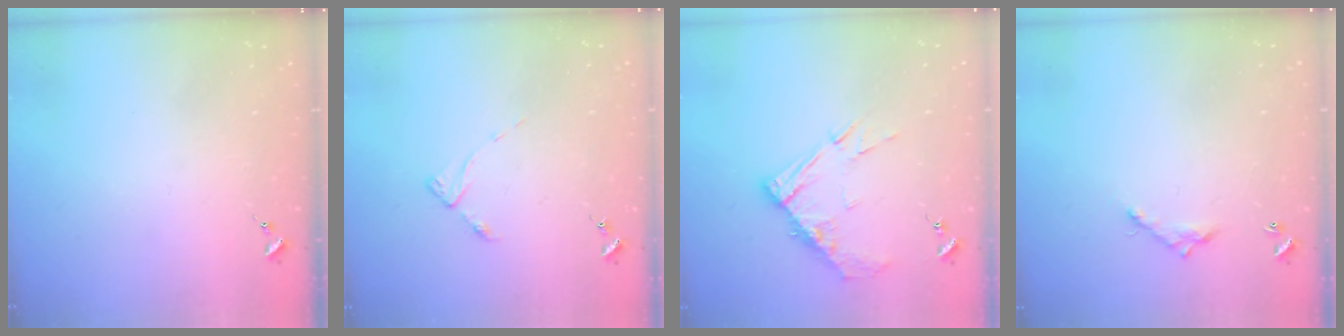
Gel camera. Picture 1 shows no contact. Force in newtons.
{"total": 3.5, "press": 3.5, "slide": 0.6}
{"total": 11.1, "press": 11.0, "slide": 1.1}
{"total": 6.2, "press": 6.2, "slide": 0.4}